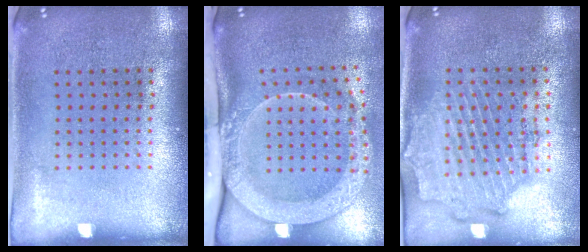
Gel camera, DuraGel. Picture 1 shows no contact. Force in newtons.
{"total": 3.0, "press": 2.1, "slide": 2.1}
{"total": 1.9, "press": 1.7, "slide": 0.8}